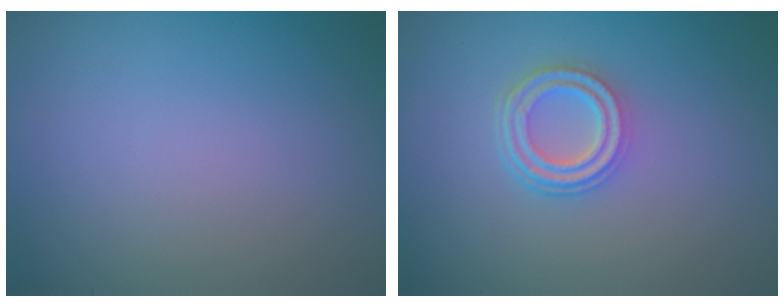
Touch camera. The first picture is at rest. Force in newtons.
{"total": 3.5, "press": 2.7, "slide": 2.3}